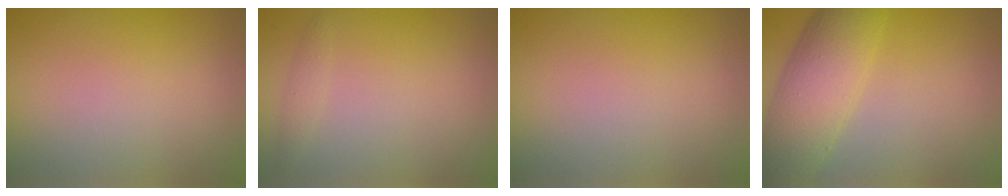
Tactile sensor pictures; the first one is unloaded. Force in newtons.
{"total": 0.8, "press": 0.8, "slide": 0.1}
{"total": 0.0}
{"total": 7.3, "press": 7.3, "slide": 0.3}